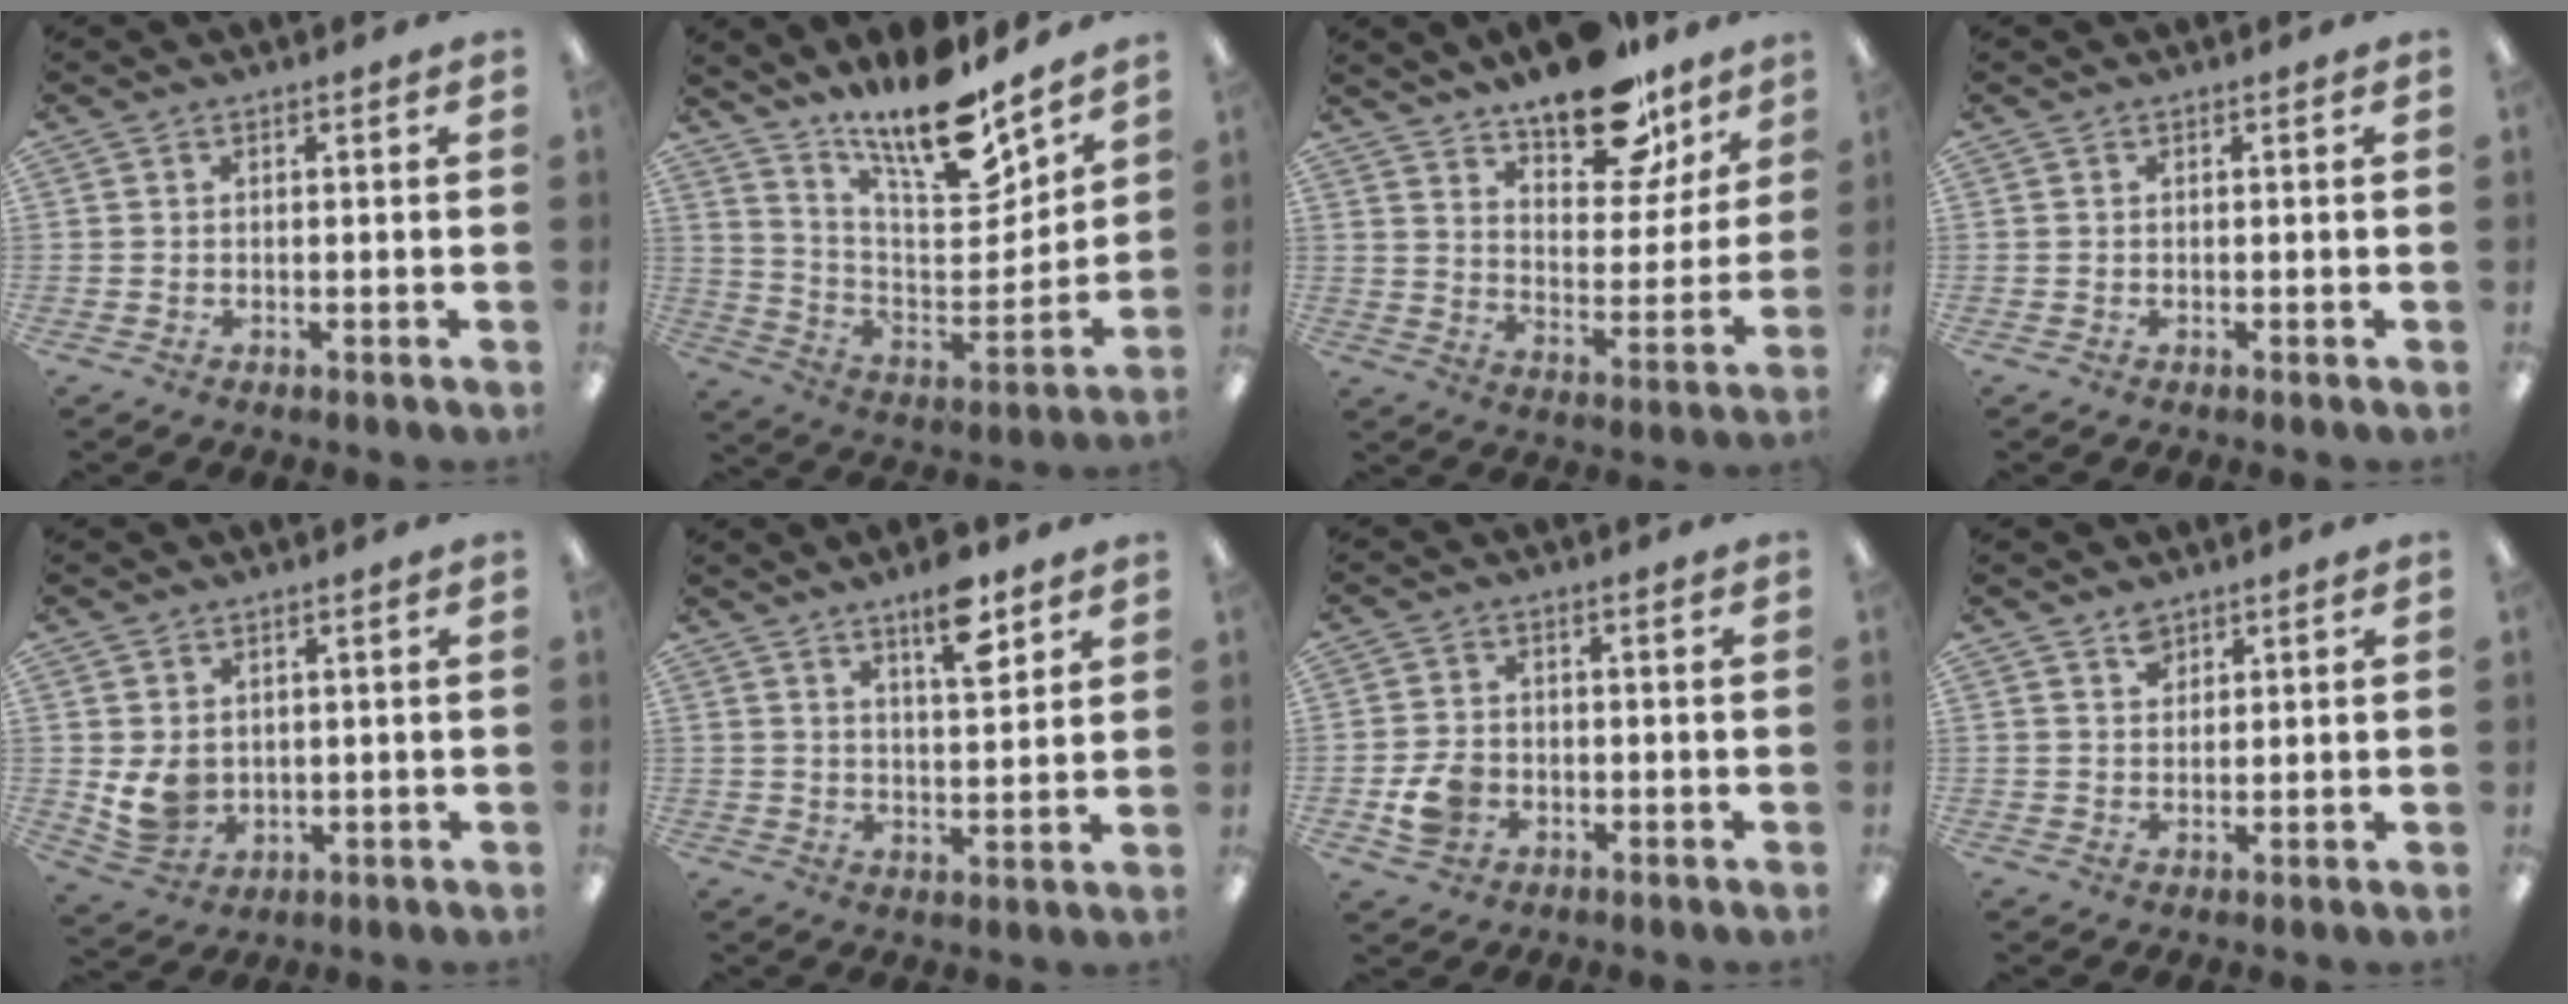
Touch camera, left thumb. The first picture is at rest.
{"total": 18.1, "force": [15.3, 4.7, 8.5], "torque": [-0.147, -0.122, 0.265]}
{"total": 19.2, "force": [14.3, 8.3, 9.9], "torque": [-0.143, -0.088, 0.244]}
{"total": 0.0}
{"total": 6.5, "force": [1.6, 5.4, 3.3], "torque": [-0.071, -0.008, 0.032]}
{"total": 15.2, "force": [10.7, 3.8, 10.1], "torque": [-0.165, -0.057, 0.174]}
{"total": 6.2, "force": [-1.8, 5.0, 3.2], "torque": [-0.049, 0.003, -0.033]}
{"total": 2.9, "force": [2.3, 1.7, 0.6], "torque": [0.001, -0.011, 0.042]}